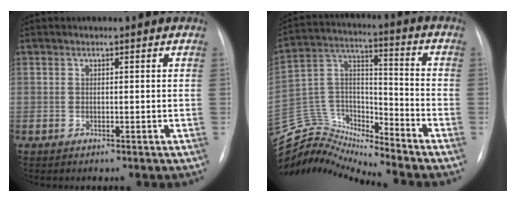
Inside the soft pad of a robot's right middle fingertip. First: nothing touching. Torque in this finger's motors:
{"motor_torque": [-0.31, -0.58, -0.38, -0.11]}